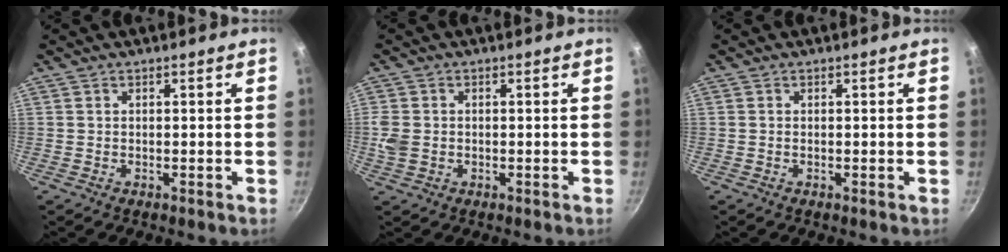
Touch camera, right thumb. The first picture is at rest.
{"total": 3.7, "force": [-0.2, 3.0, 2.2], "torque": [-0.045, -0.001, -0.003]}
{"total": 0.0}